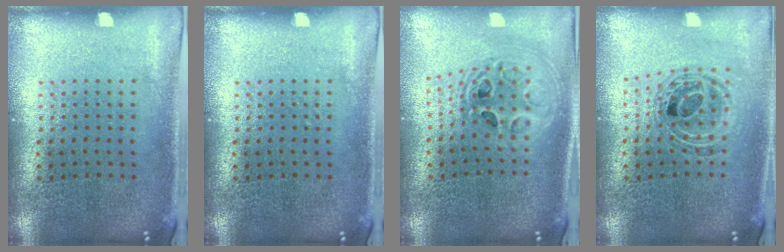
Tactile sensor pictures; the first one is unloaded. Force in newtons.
{"total": 0.0}
{"total": 2.1, "press": 1.7, "slide": 1.2}
{"total": 0.8, "press": 0.8, "slide": 0.2}